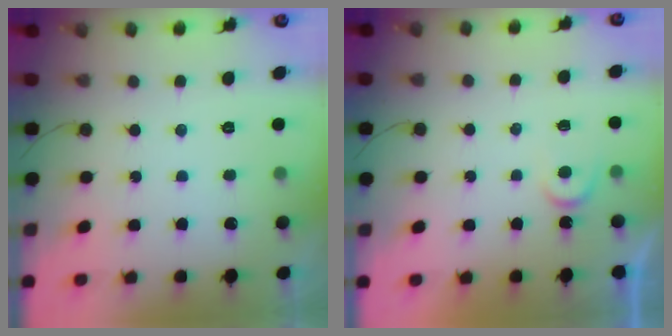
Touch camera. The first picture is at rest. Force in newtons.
{"total": 3.5, "press": 3.5, "slide": 0.3}